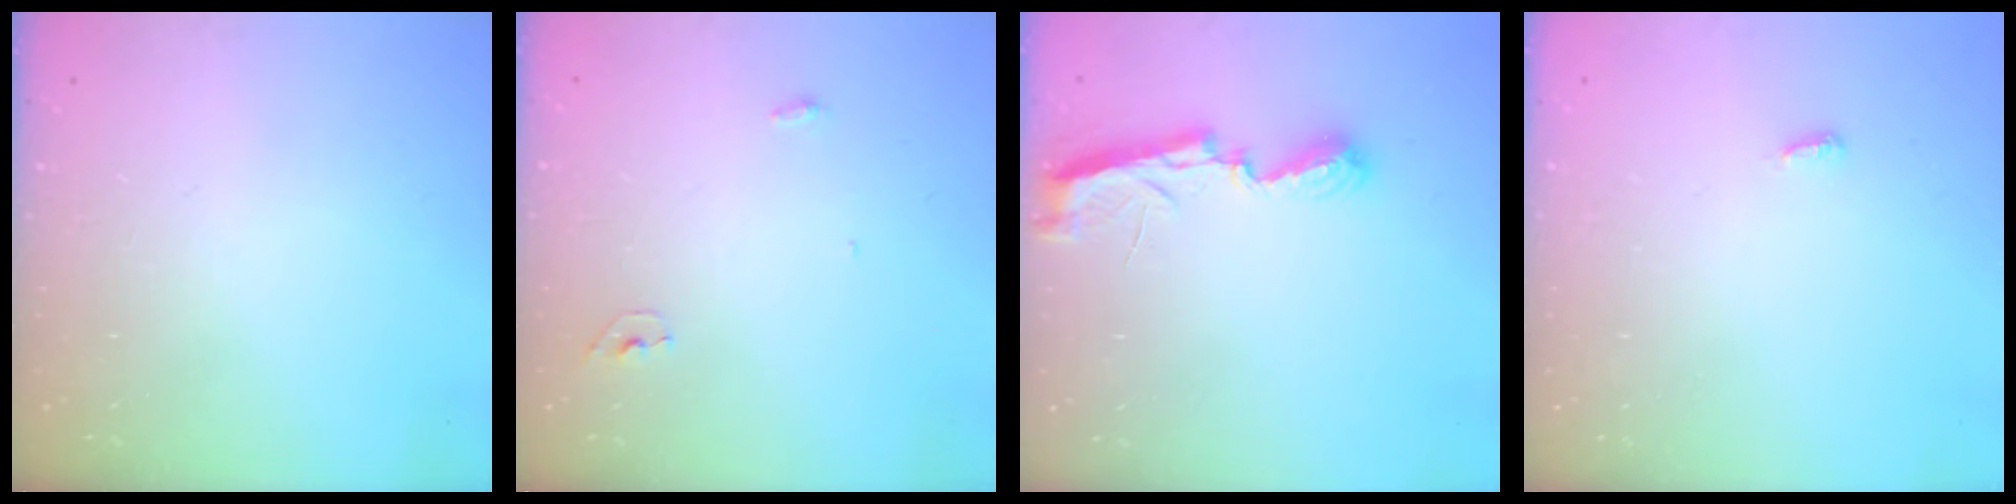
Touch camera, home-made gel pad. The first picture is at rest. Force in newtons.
{"total": 5.6, "press": 3.9, "slide": 4.1}
{"total": 7.2, "press": 7.2, "slide": 0.1}
{"total": 2.9, "press": 2.9, "slide": 0.3}